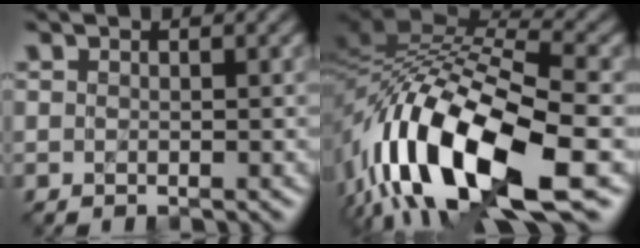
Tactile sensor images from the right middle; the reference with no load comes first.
{"total": 16.0, "force": [-6.1, 6.3, 13.4], "torque": [-0.265, 0.012, -0.109]}